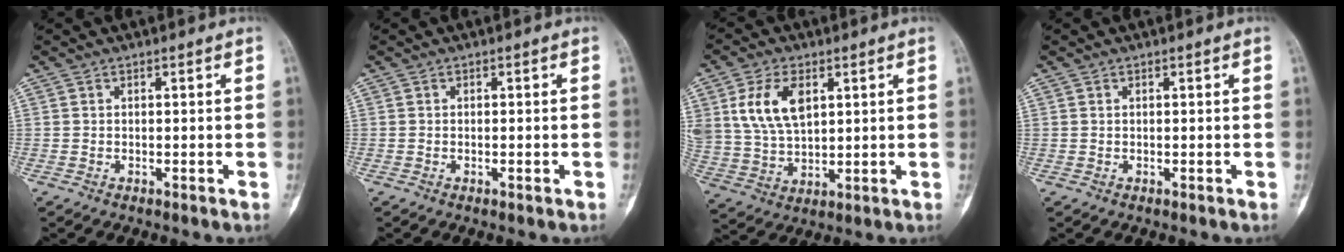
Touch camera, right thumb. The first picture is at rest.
{"total": 0.8, "force": [-0.3, 0.3, 0.7], "torque": [-0.011, 0.001, -0.003]}
{"total": 11.3, "force": [4.0, 6.6, 8.2], "torque": [-0.153, -0.008, 0.086]}
{"total": 0.0}